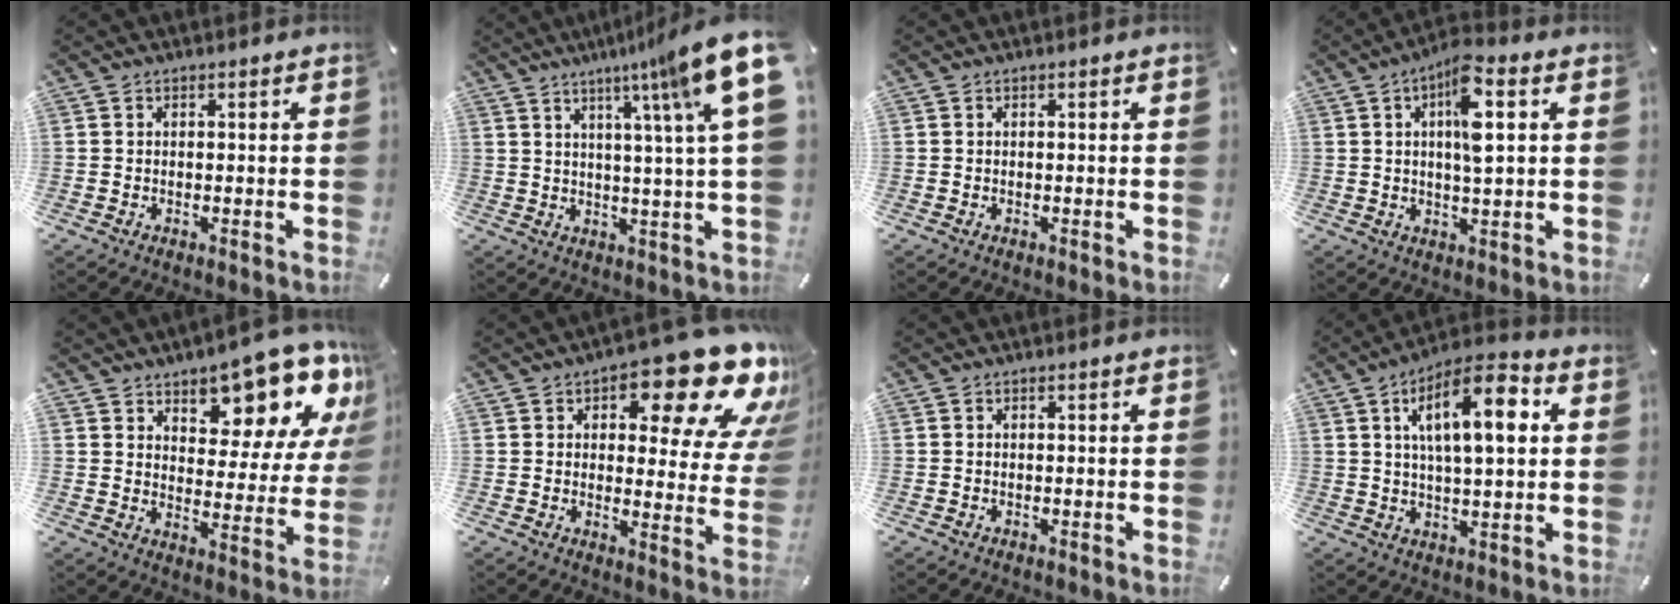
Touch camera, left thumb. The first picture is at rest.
{"total": 15.1, "force": [7.3, 0.8, 13.1], "torque": [-0.209, -0.039, 0.107]}
{"total": 0.0}
{"total": 9.5, "force": [3.0, 2.7, 8.5], "torque": [-0.144, -0.003, 0.045]}
{"total": 14.2, "force": [11.1, 6.3, 6.2], "torque": [-0.076, -0.094, 0.186]}
{"total": 19.6, "force": [11.8, 8.2, 13.3], "torque": [-0.168, -0.082, 0.192]}
{"total": 0.0}
{"total": 14.7, "force": [5.3, 5.6, 12.5], "torque": [-0.193, -0.008, 0.083]}